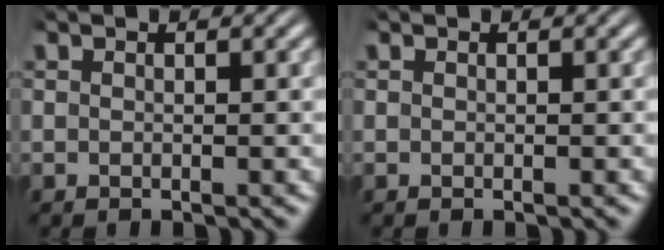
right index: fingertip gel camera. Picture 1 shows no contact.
{"total": 0.0}